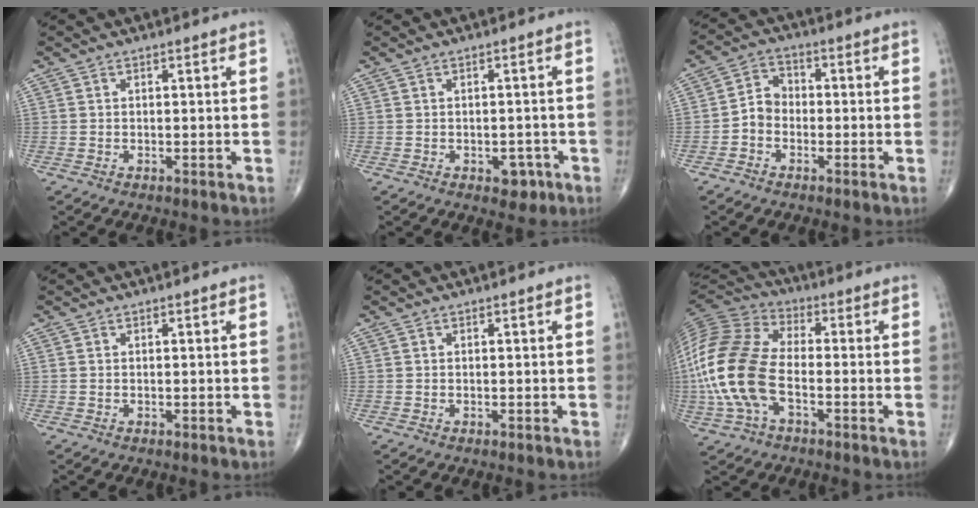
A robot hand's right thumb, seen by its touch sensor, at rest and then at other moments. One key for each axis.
{"total": 3.3, "fx": -1.4, "fy": 2.2, "fz": 2.0, "tx": -0.005, "ty": 0.006, "tz": -0.015}
{"total": 4.5, "fx": -1.4, "fy": 3.7, "fz": 2.2, "tx": -0.022, "ty": 0.022, "tz": -0.036}
{"total": 0.0}
{"total": 0.0}
{"total": 19.1, "fx": -3.6, "fy": 10.5, "fz": 15.5, "tx": -0.347, "ty": 0.022, "tz": -0.073}